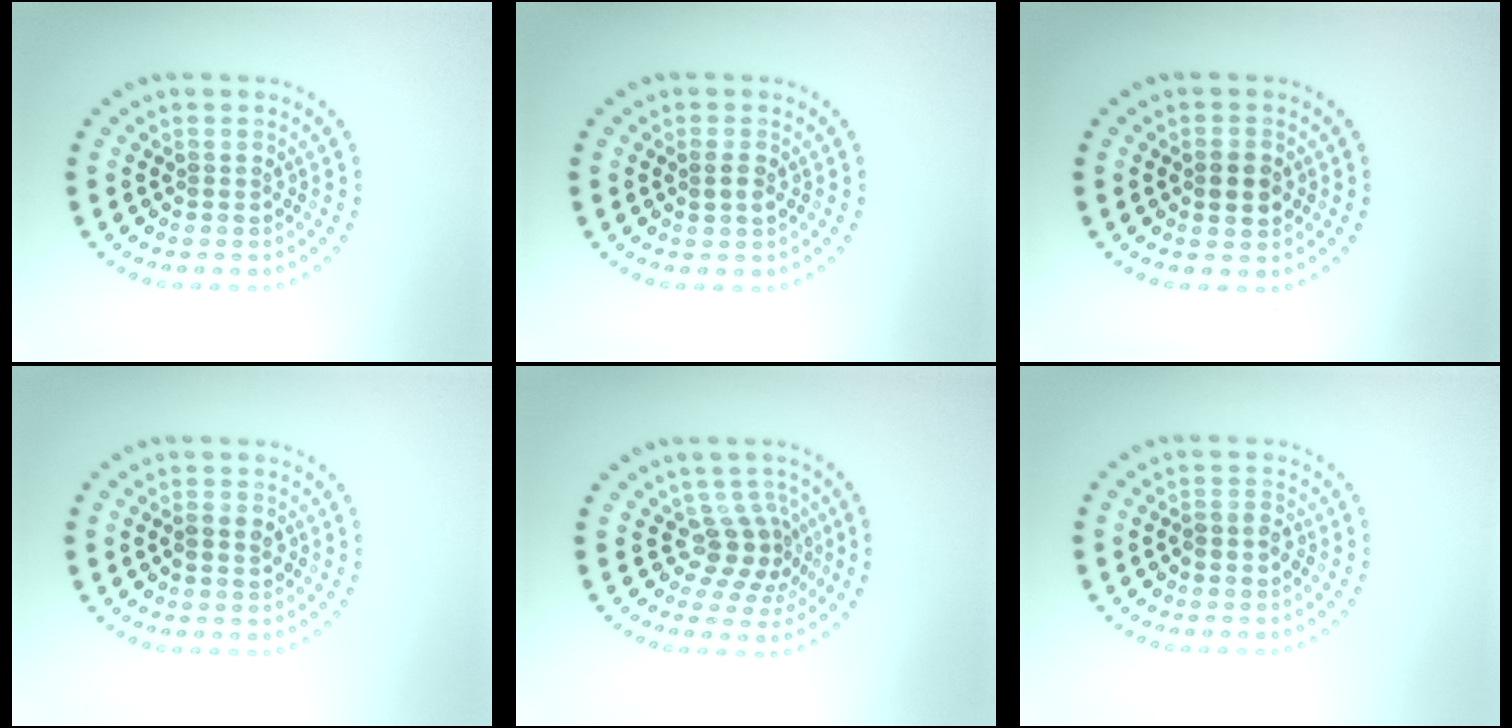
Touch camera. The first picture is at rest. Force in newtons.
{"total": 1.4, "press": 1.3, "slide": 0.2}
{"total": 2.5, "press": 2.5, "slide": 0.2}
{"total": 1.4, "press": 1.4, "slide": 0.3}
{"total": 3.4, "press": 2.4, "slide": 2.5}
{"total": 1.5, "press": 1.3, "slide": 0.8}